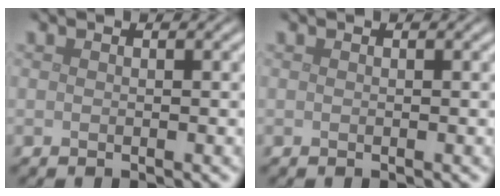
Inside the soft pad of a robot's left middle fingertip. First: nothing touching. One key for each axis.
{"total": 0.0}